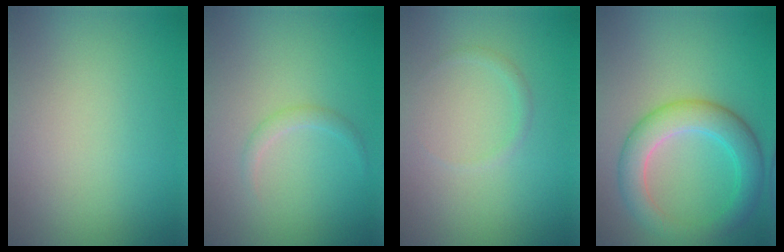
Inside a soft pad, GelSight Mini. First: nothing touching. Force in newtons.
{"total": 1.0, "press": 1.0, "slide": 0.1}
{"total": 0.7, "press": 0.7, "slide": 0.1}
{"total": 5.1, "press": 5.1, "slide": 0.1}